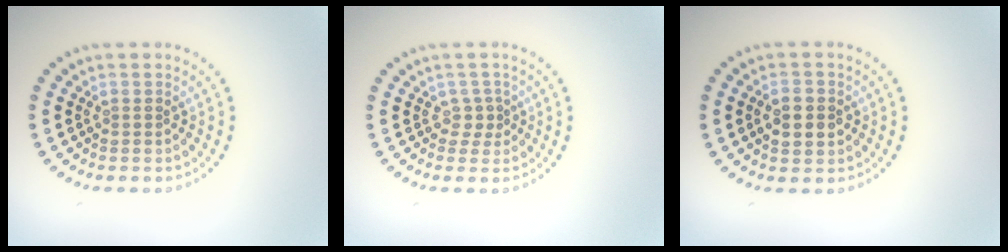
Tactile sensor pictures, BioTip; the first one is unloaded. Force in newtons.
{"total": 1.2, "press": 1.0, "slide": 0.8}
{"total": 2.9, "press": 2.9, "slide": 0.1}